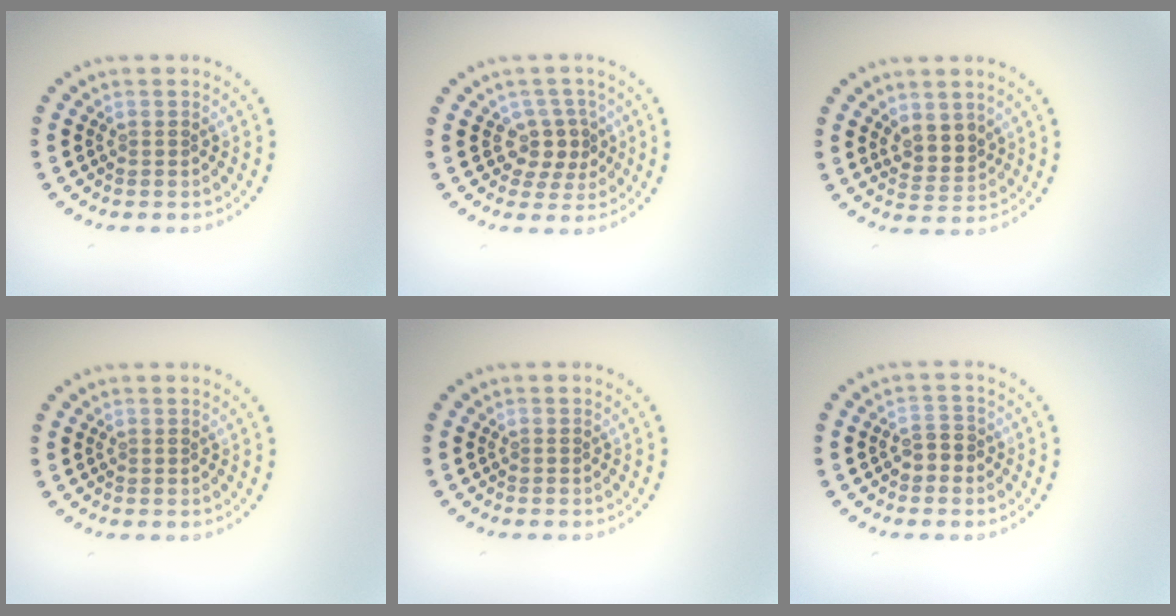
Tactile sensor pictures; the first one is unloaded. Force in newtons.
{"total": 2.5, "press": 2.0, "slide": 1.4}
{"total": 2.5, "press": 2.2, "slide": 1.1}
{"total": 0.0}
{"total": 0.0}
{"total": 1.8, "press": 1.7, "slide": 0.5}